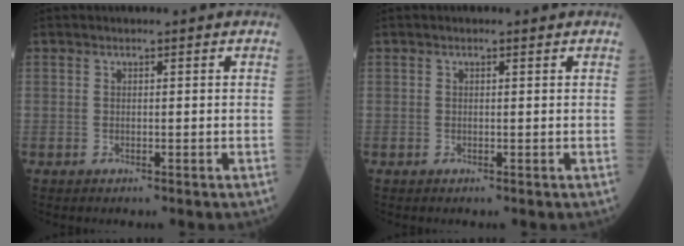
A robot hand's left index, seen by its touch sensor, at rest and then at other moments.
{"total": 0.0}